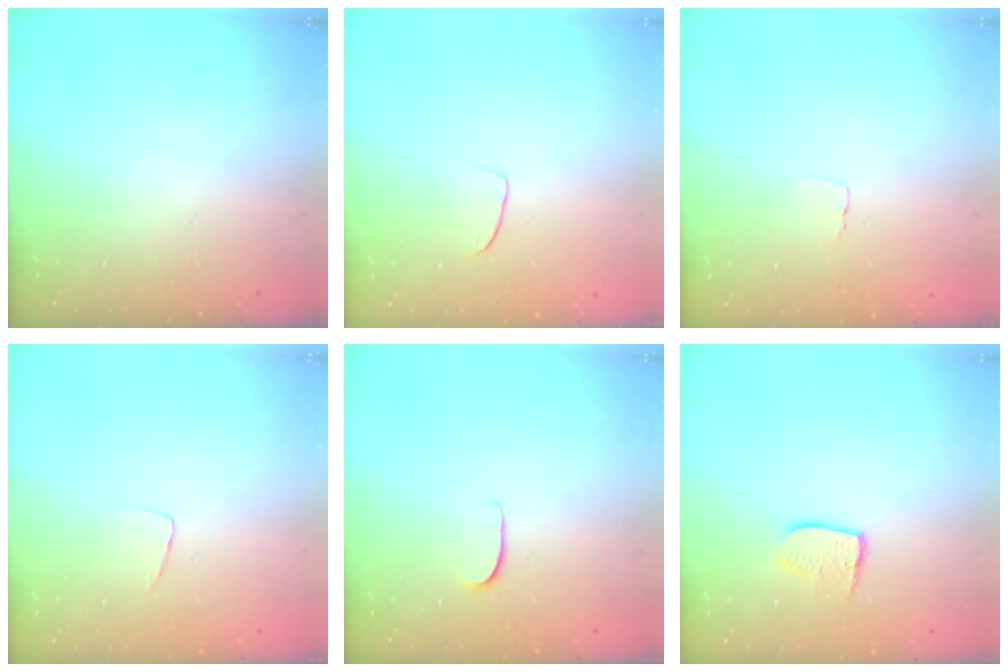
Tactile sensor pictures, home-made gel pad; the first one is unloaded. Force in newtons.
{"total": 5.2, "press": 5.2, "slide": 0.3}
{"total": 2.3, "press": 2.3, "slide": 0.1}
{"total": 3.3, "press": 3.3, "slide": 0.2}
{"total": 4.2, "press": 4.2, "slide": 0.4}
{"total": 6.9, "press": 6.9, "slide": 0.6}